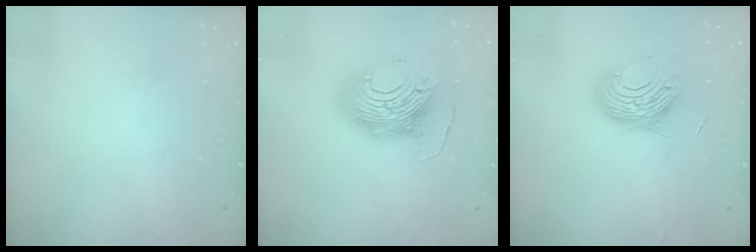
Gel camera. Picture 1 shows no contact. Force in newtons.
{"total": 15.7, "press": 15.6, "slide": 1.5}
{"total": 11.0, "press": 10.9, "slide": 1.1}